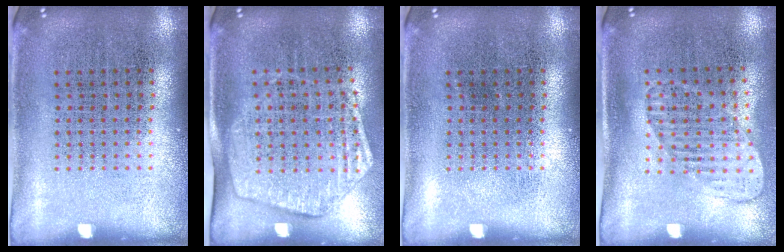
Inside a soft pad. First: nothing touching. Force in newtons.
{"total": 1.8, "press": 1.5, "slide": 0.8}
{"total": 0.0}
{"total": 1.4, "press": 1.1, "slide": 0.9}